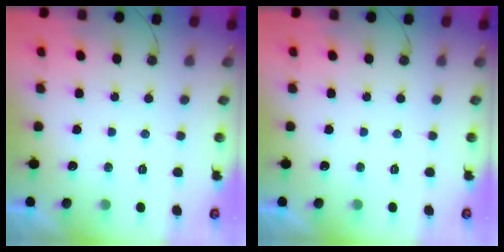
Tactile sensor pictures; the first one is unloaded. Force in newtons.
{"total": 0.0}